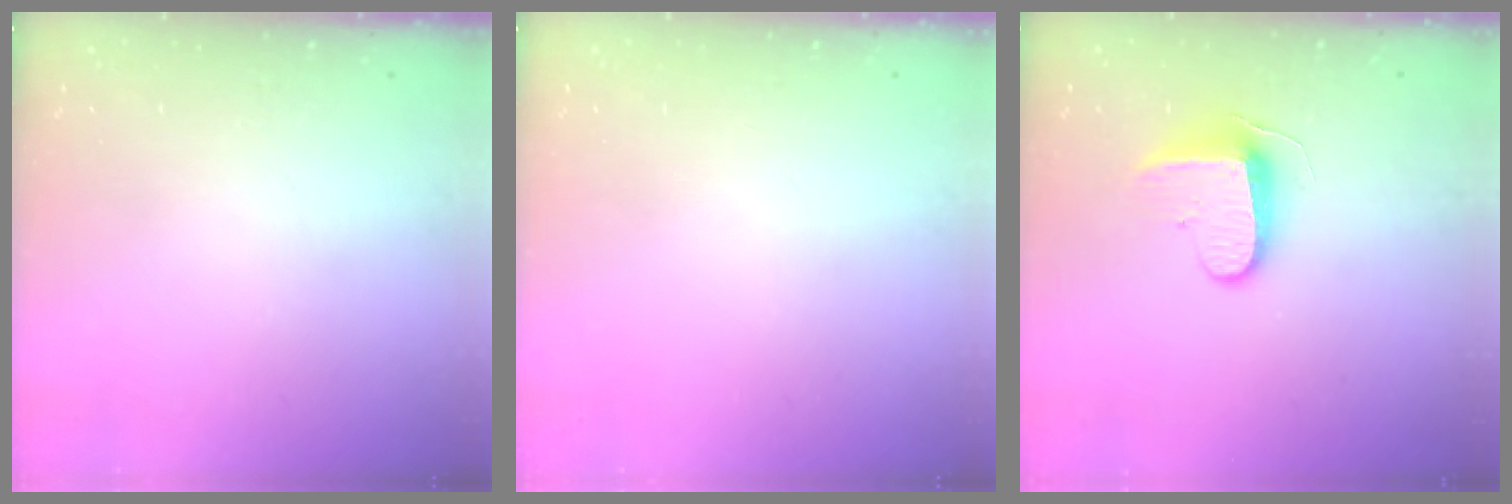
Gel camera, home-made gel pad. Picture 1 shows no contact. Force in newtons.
{"total": 0.0}
{"total": 8.9, "press": 8.8, "slide": 1.1}